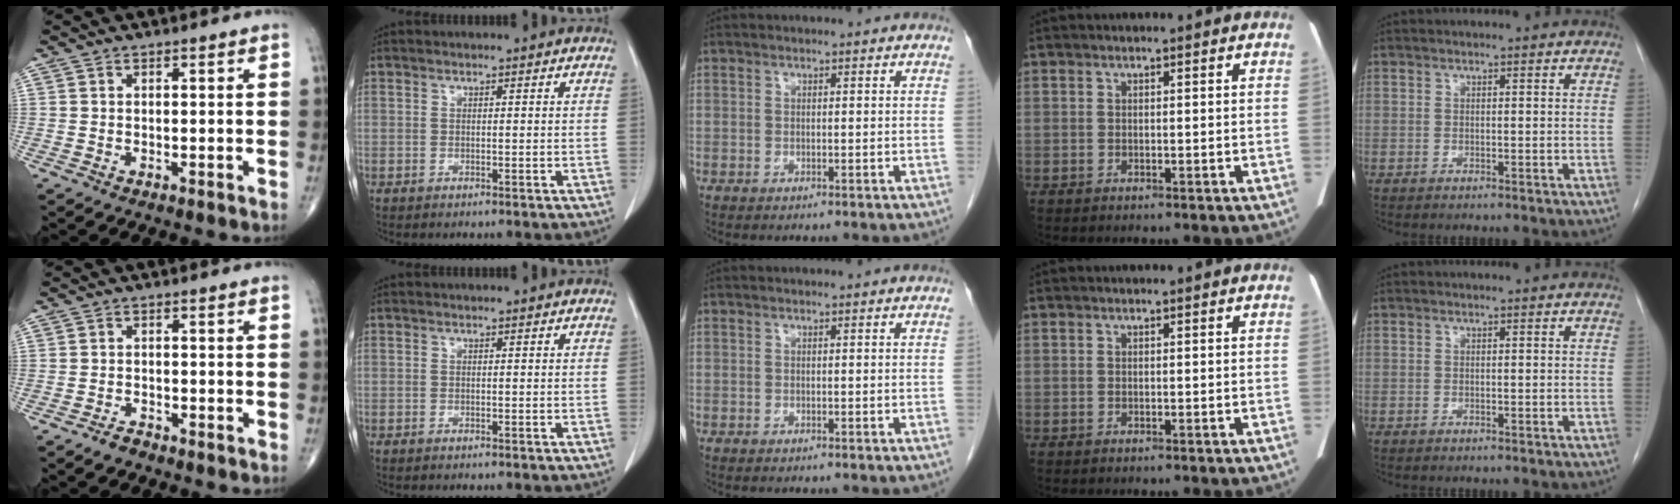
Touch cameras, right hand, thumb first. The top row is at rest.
{"thumb": {"total": 1.8, "force": [-1.6, 0.8, 0.6], "torque": [-0.014, 0.006, -0.028]}}